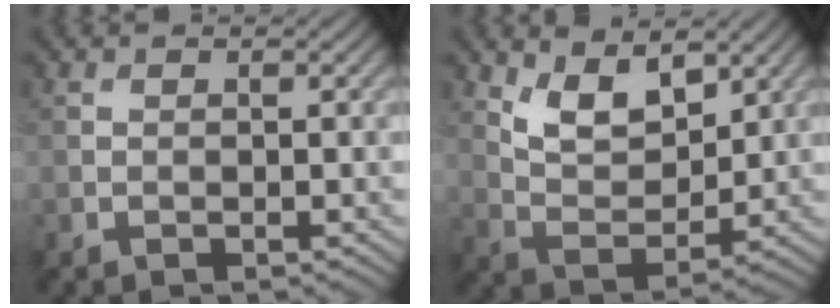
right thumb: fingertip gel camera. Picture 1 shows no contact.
{"total": 6.8, "force": [4.2, 3.2, 4.3], "torque": [-0.090, -0.016, 0.077]}